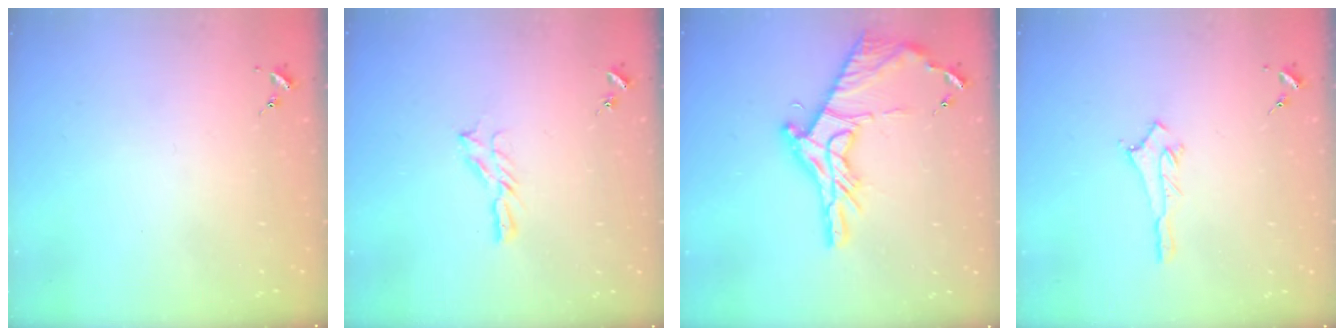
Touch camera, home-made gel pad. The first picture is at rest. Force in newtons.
{"total": 6.2, "press": 6.2, "slide": 0.1}
{"total": 19.9, "press": 19.8, "slide": 1.4}
{"total": 3.0, "press": 2.9, "slide": 0.3}